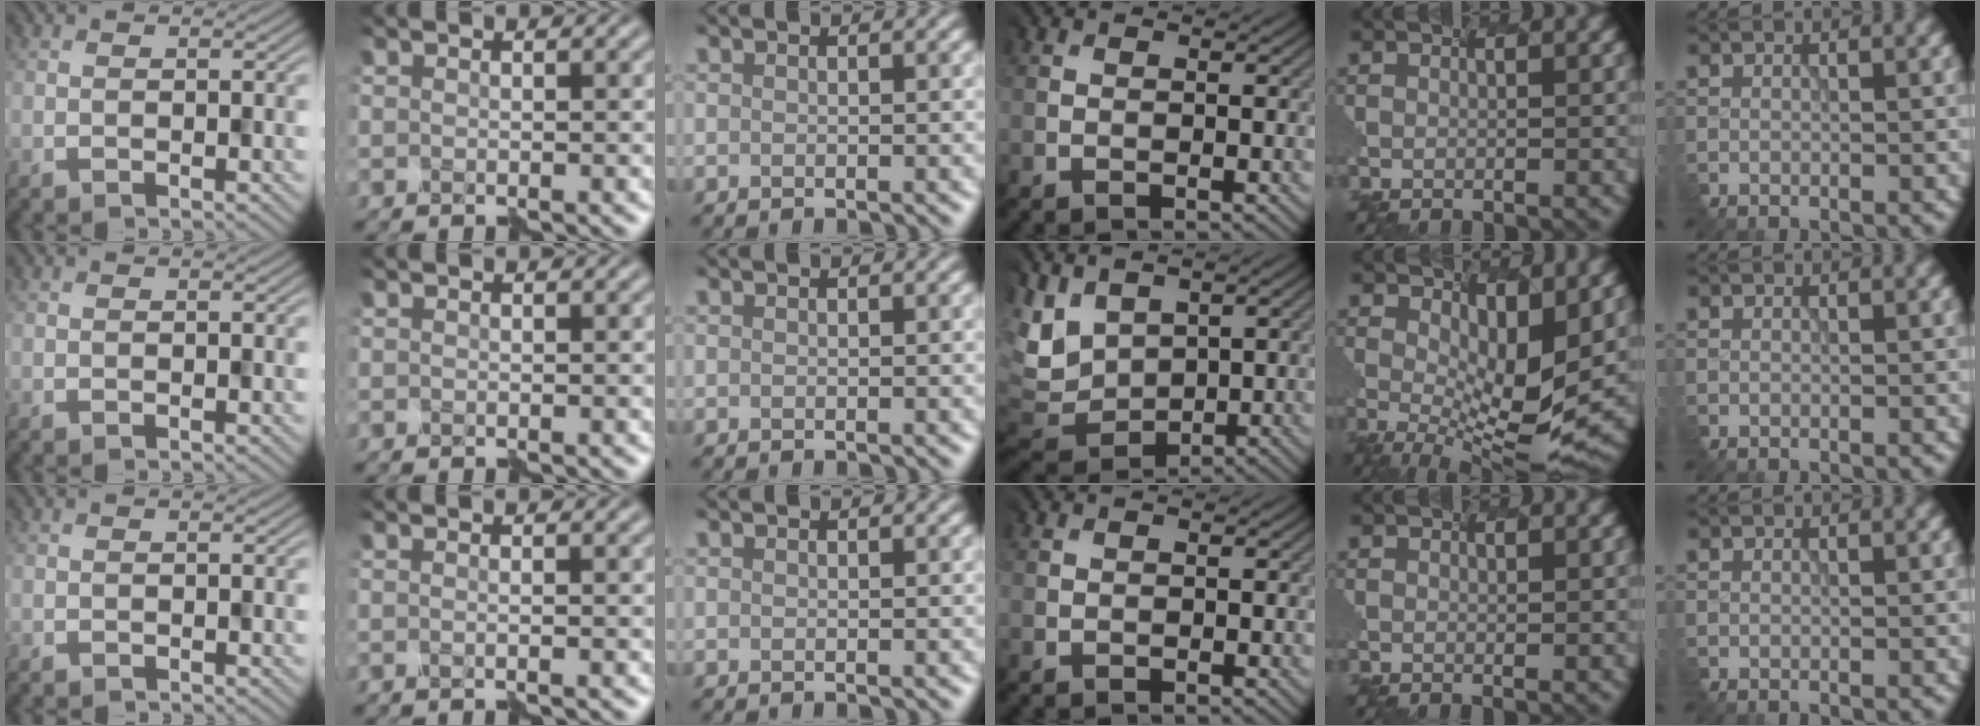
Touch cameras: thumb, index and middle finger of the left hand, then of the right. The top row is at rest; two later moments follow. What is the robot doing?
{"motion": "disassemble", "object": "puzzle pieces"}